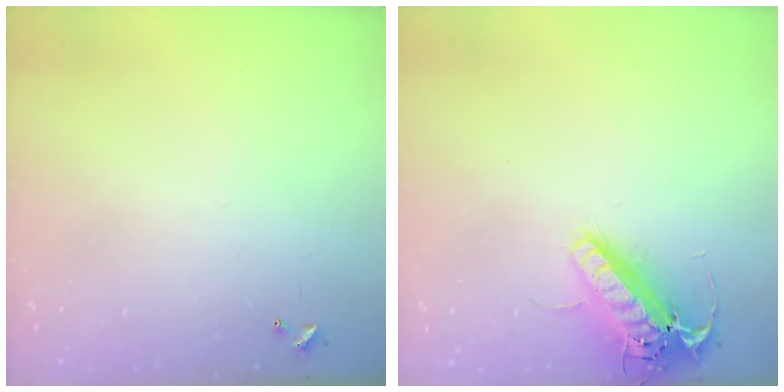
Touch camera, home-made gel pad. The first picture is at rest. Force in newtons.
{"total": 16.2, "press": 15.9, "slide": 3.2}